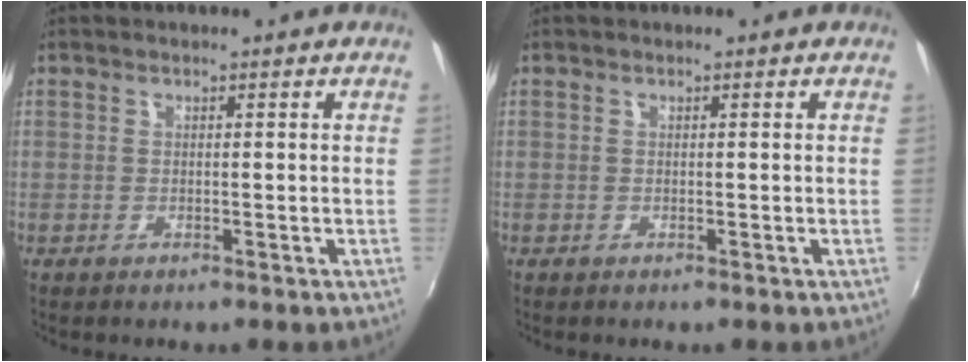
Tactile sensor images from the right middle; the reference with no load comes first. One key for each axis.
{"total": 0.0}